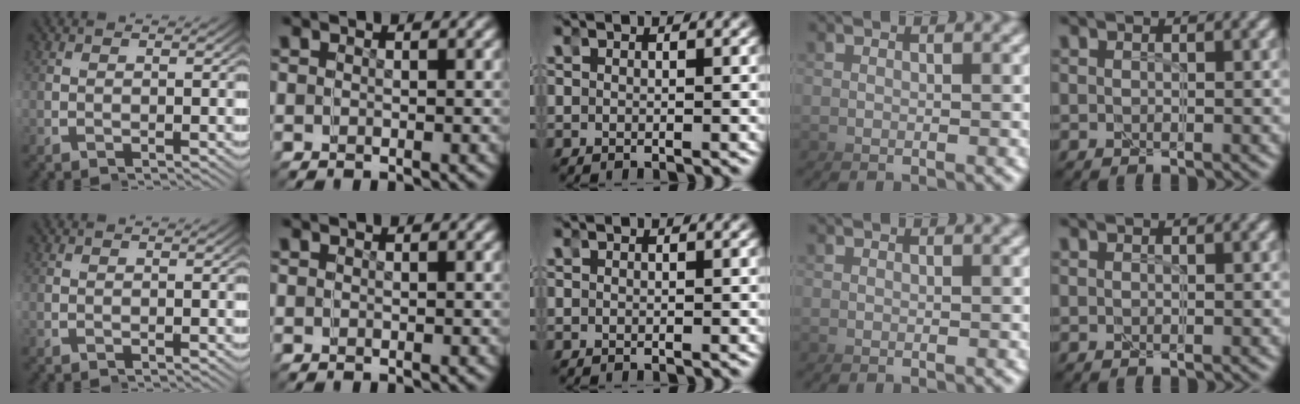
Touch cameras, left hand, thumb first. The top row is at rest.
{}